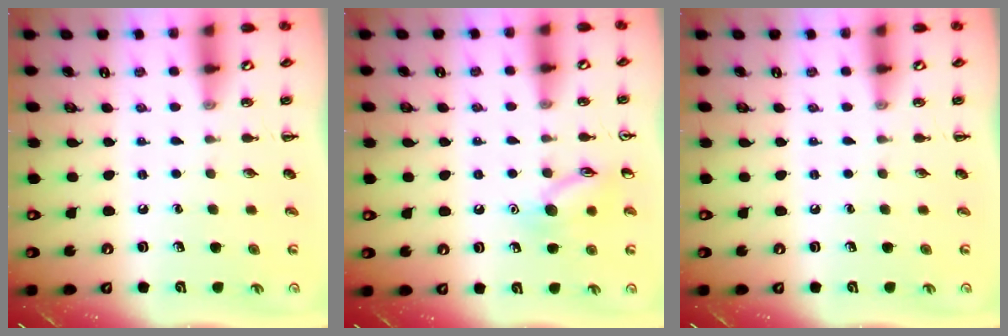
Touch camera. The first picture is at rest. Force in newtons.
{"total": 10.4, "press": 10.4, "slide": 0.4}
{"total": 0.0}